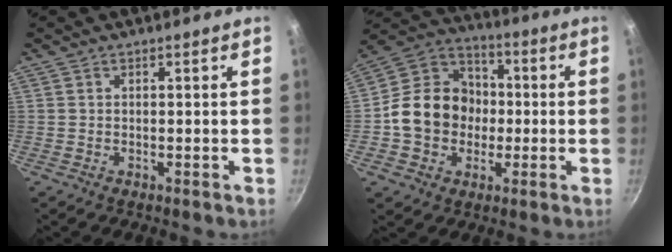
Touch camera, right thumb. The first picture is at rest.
{"total": 15.2, "force": [-1.5, 12.9, 7.9], "torque": [-0.098, 0.034, -0.040]}